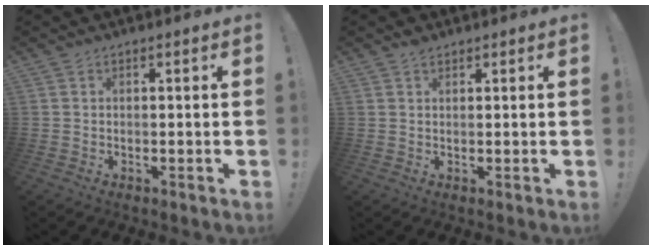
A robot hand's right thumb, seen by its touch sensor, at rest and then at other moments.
{"total": 1.5, "force": [1.1, 0.8, 0.5], "torque": [-0.001, -0.004, 0.020]}